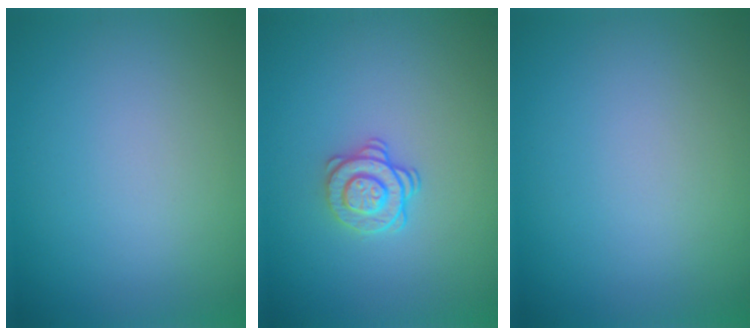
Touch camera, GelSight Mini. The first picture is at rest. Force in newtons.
{"total": 2.1, "press": 1.7, "slide": 1.2}
{"total": 0.0}